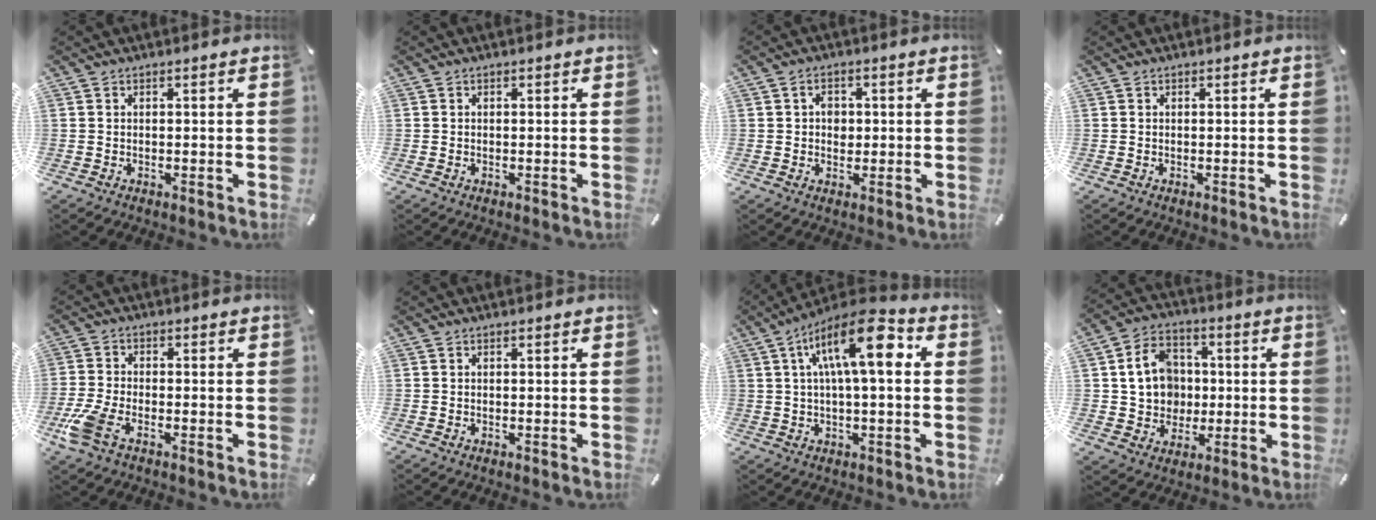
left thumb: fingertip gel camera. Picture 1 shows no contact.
{"total": 0.0}
{"total": 3.2, "force": [0.2, 2.6, 1.9], "torque": [-0.014, -0.004, -0.003]}
{"total": 0.0}
{"total": 7.0, "force": [-3.5, 3.1, 5.1], "torque": [-0.131, -0.006, -0.068]}
{"total": 0.0}
{"total": 15.1, "force": [3.9, 5.3, 13.6], "torque": [-0.218, -0.001, 0.063]}
{"total": 11.6, "force": [0.8, 10.4, 5.2], "torque": [-0.100, 0.015, 0.022]}